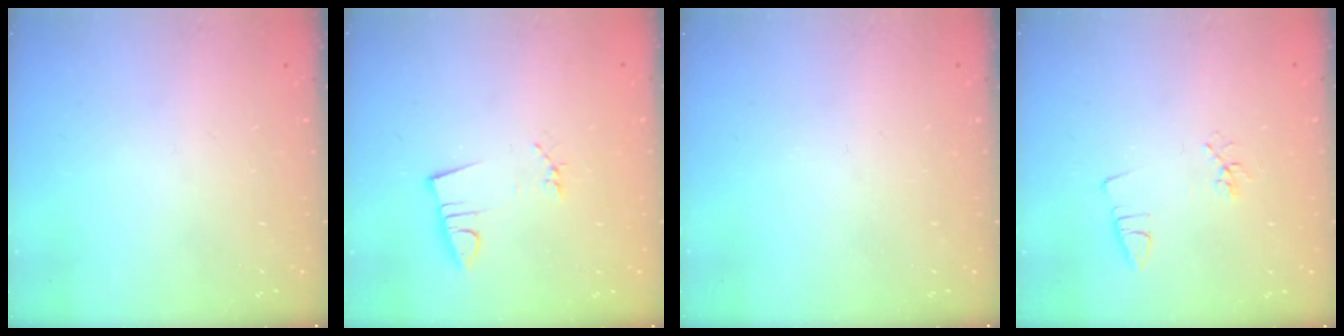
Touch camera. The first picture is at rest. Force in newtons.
{"total": 3.0, "press": 1.6, "slide": 2.5}
{"total": 0.0}
{"total": 3.7, "press": 3.3, "slide": 1.7}